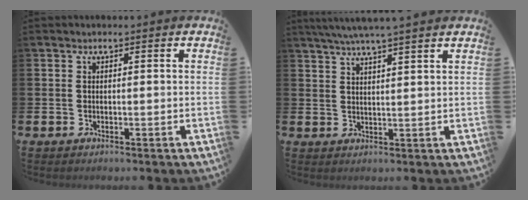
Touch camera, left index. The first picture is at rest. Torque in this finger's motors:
{"motor_torque": [0.09, -0.47, 0.95, 0.21]}